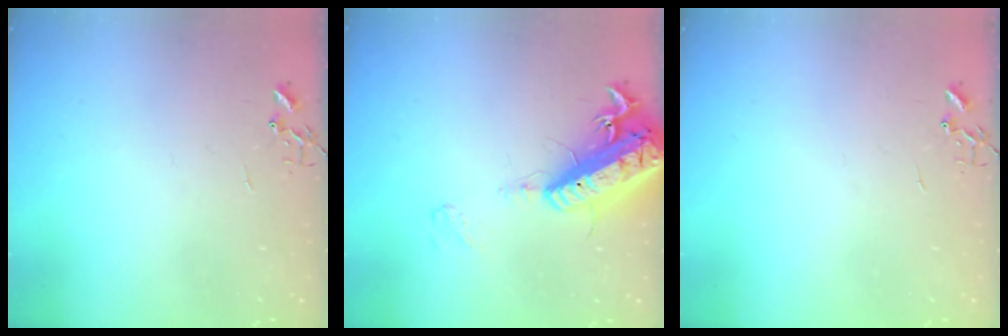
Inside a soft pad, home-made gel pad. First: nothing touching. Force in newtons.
{"total": 18.9, "press": 18.5, "slide": 3.7}
{"total": 0.0}